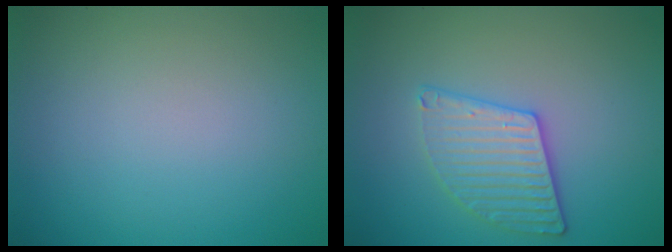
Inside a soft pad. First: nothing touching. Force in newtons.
{"total": 3.2, "press": 3.1, "slide": 0.8}